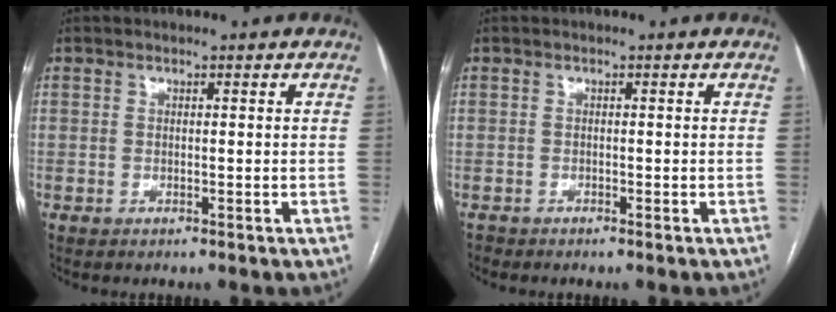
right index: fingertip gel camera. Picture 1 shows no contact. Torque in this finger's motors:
{"motor_torque": [-2.14, 0.00, -1.06, -0.21]}